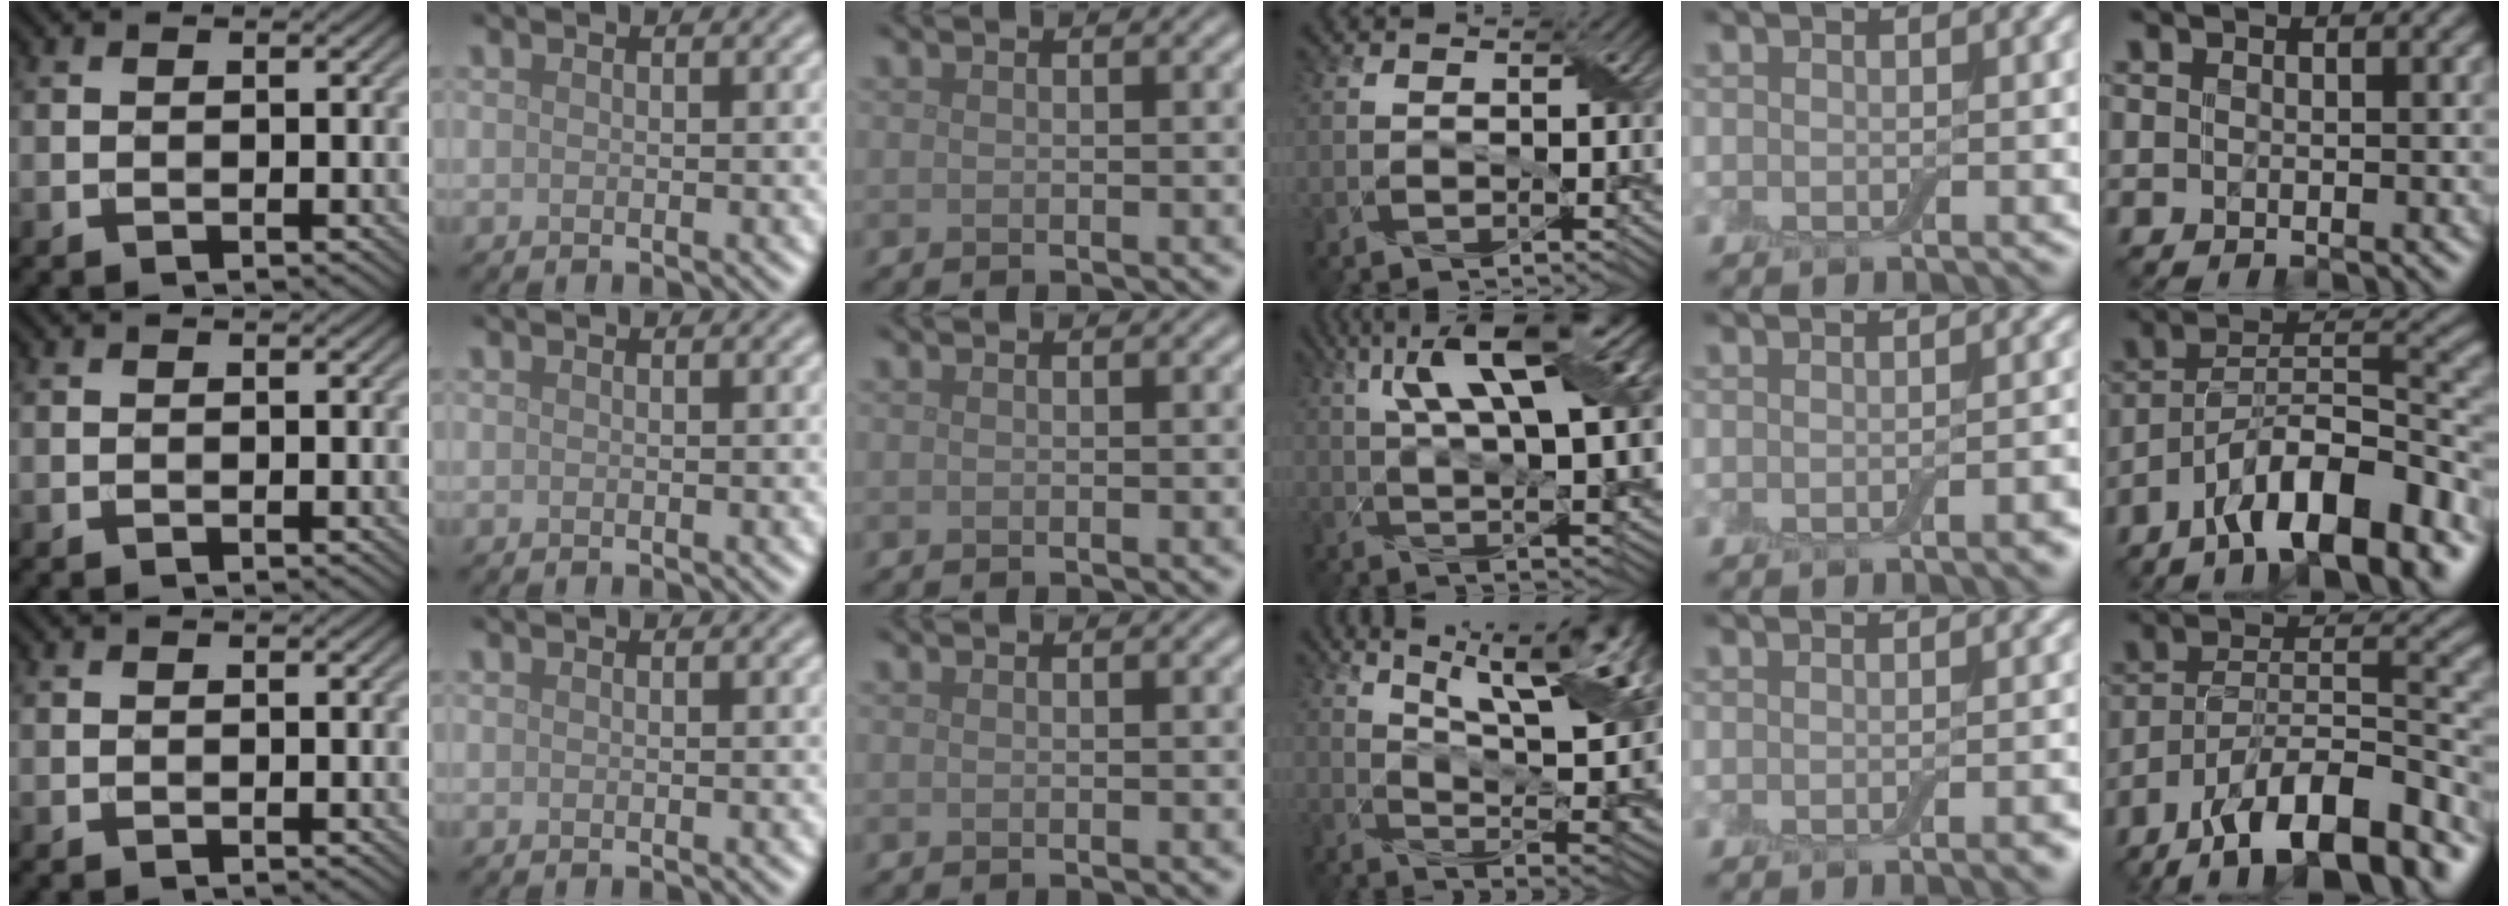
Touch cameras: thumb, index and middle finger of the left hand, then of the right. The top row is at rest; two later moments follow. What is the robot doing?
{"motion": "wrap", "object": "adhesive wrap"}